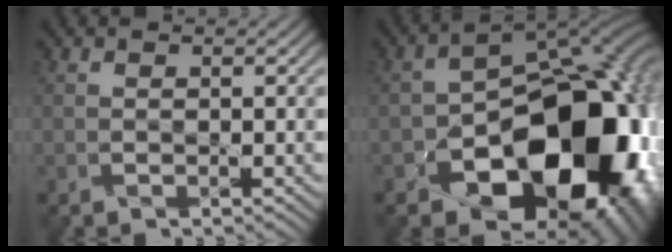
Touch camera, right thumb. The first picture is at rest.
{"total": 20.2, "force": [-7.5, 12.7, 13.8], "torque": [-0.172, -0.045, -0.098]}